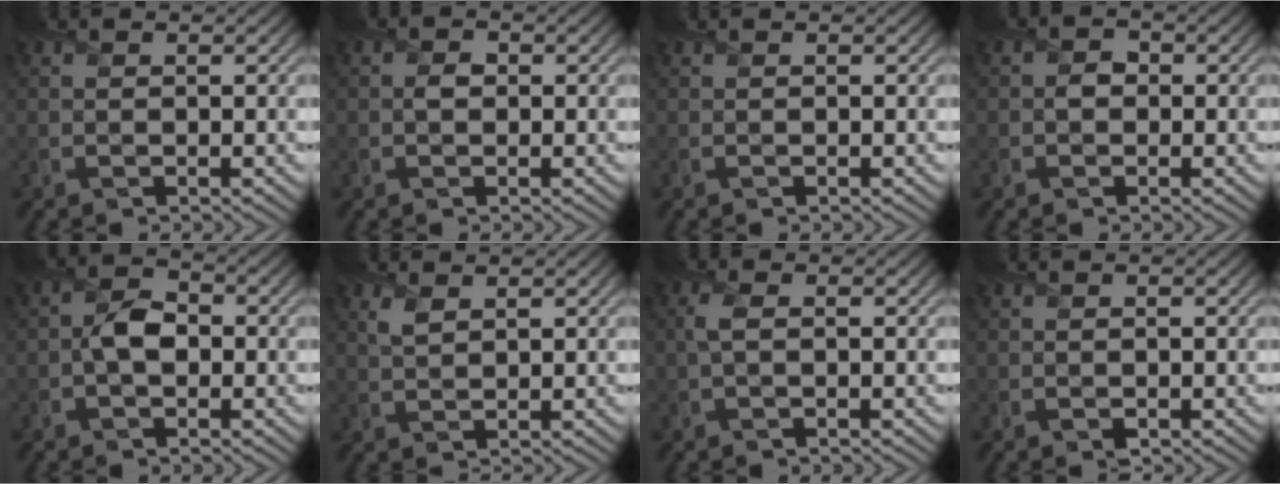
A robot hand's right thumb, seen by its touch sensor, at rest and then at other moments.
{"total": 1.2, "force": [-0.2, 1.0, 0.6], "torque": [-0.010, -0.003, -0.008]}
{"total": 0.0}
{"total": 1.5, "force": [-0.5, 1.3, 0.5], "torque": [-0.006, -0.003, -0.014]}
{"total": 3.4, "force": [-0.7, 2.2, 2.4], "torque": [-0.046, 0.005, -0.020]}
{"total": 1.9, "force": [1.1, 0.9, 1.3], "torque": [-0.036, -0.002, 0.027]}
{"total": 1.7, "force": [0.0, 0.7, 1.6], "torque": [-0.041, 0.005, -0.003]}
{"total": 0.6, "force": [-0.4, 0.4, 0.3], "torque": [-0.003, -0.006, -0.005]}